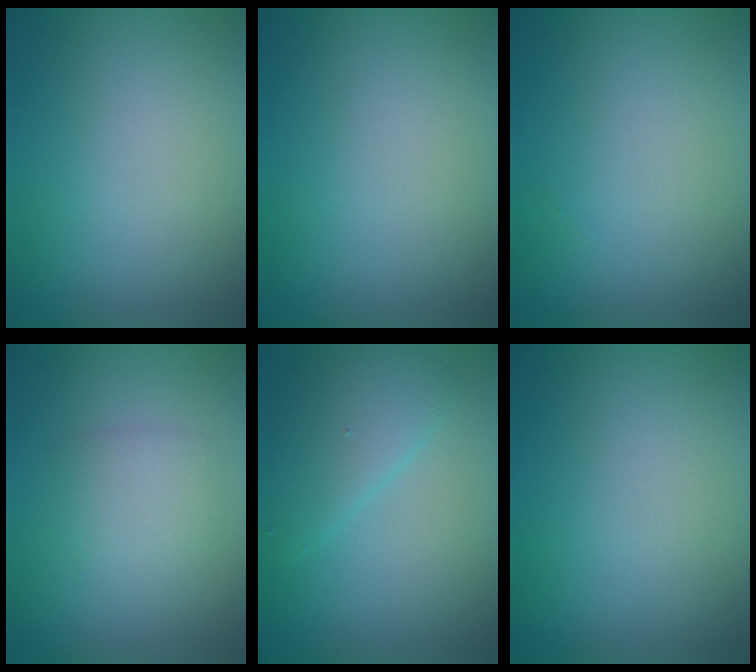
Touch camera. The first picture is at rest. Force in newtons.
{"total": 0.0}
{"total": 0.0}
{"total": 2.3, "press": 2.3, "slide": 0.1}
{"total": 3.4, "press": 3.4, "slide": 0.1}
{"total": 0.0}